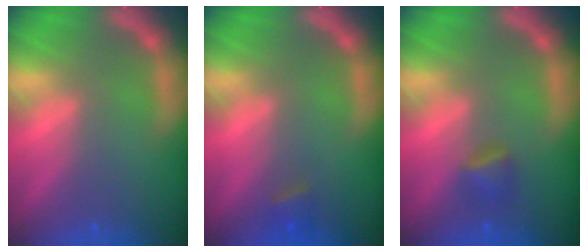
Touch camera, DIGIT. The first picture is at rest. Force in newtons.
{"total": 1.4}
{"total": 1.9}